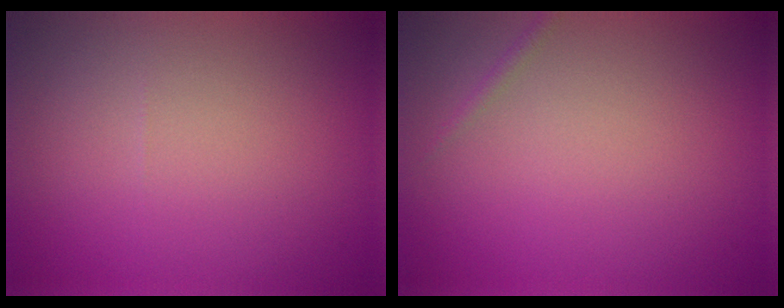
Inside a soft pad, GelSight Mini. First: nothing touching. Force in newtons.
{"total": 0.6, "press": 0.6, "slide": 0.0}